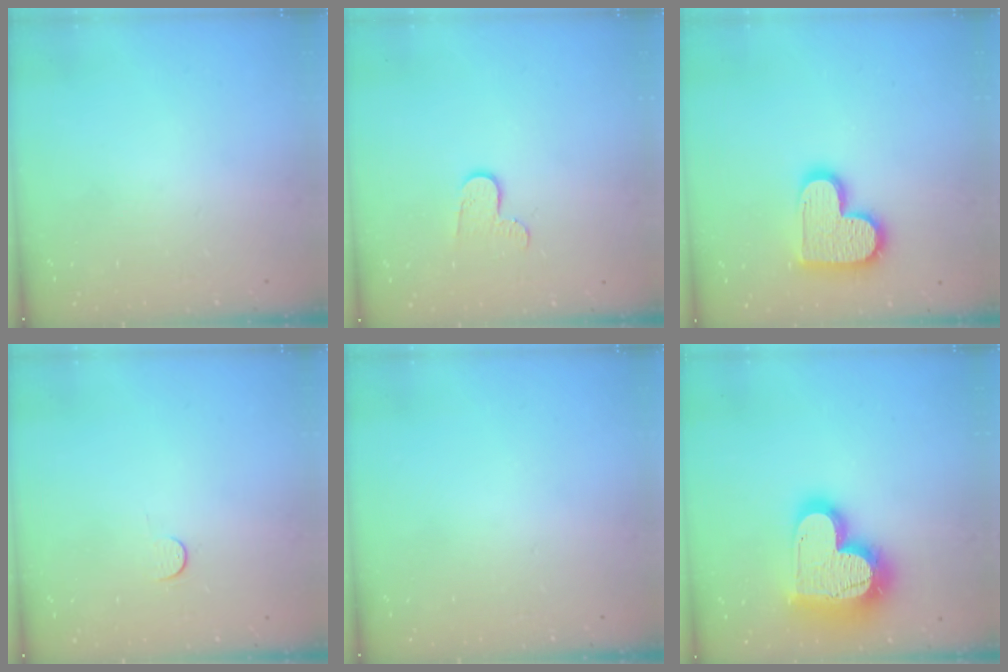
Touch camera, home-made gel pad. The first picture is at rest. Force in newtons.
{"total": 6.9, "press": 6.9, "slide": 0.7}
{"total": 13.8, "press": 13.8, "slide": 0.6}
{"total": 2.8, "press": 2.8, "slide": 0.4}
{"total": 0.0}
{"total": 23.6, "press": 23.5, "slide": 2.1}